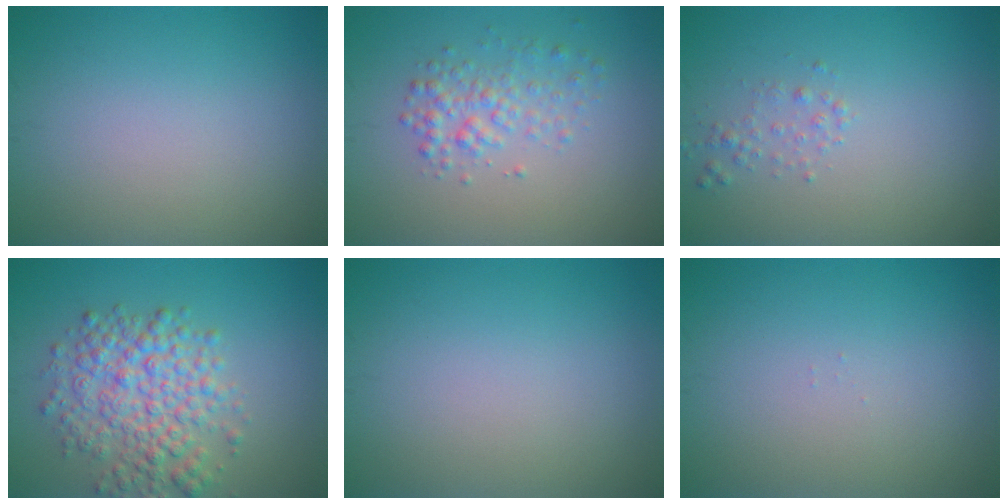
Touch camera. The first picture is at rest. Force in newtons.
{"total": 2.5, "press": 2.5, "slide": 0.1}
{"total": 1.0, "press": 1.0, "slide": 0.0}
{"total": 6.0, "press": 6.0, "slide": 0.2}
{"total": 0.0}
{"total": 0.0}